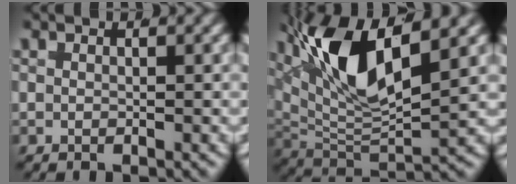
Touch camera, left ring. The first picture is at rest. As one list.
[{"total": 10.9, "force": [3.2, 5.3, 9.0], "torque": [-0.181, -0.001, 0.051]}]